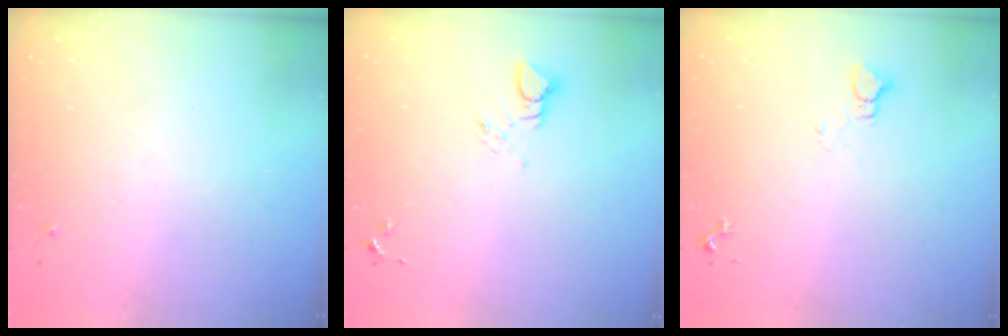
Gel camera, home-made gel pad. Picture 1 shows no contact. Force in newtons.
{"total": 3.8, "press": 3.7, "slide": 0.4}
{"total": 4.3, "press": 4.3, "slide": 0.4}